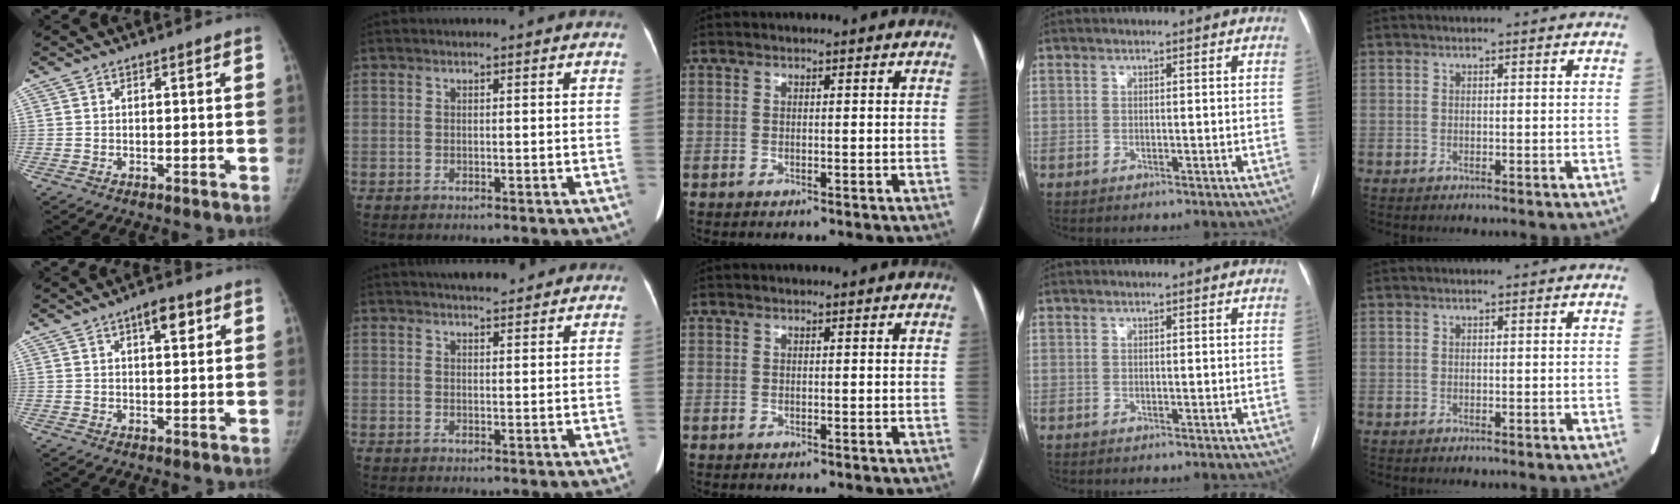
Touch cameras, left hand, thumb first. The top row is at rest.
{"thumb": {"total": 4.4, "force": [2.1, 1.7, 3.5], "torque": [-0.040, -0.005, 0.028]}, "index": {"total": 7.0, "force": [6.1, 1.6, 2.9], "torque": [-0.040, 0.019, 0.082]}}